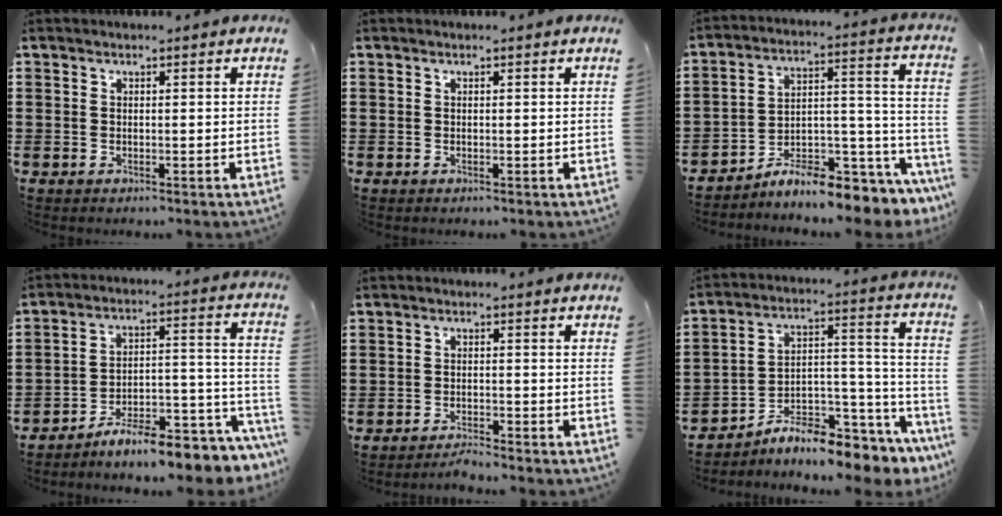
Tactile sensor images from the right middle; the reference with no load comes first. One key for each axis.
{"total": 0.0}
{"total": 7.2, "fx": -6.7, "fy": 1.2, "fz": 2.4, "tx": -0.031, "ty": 0.004, "tz": -0.126}
{"total": 8.3, "fx": -7.7, "fy": 0.6, "fz": 3.2, "tx": -0.036, "ty": 0.010, "tz": -0.146}
{"total": 2.0, "fx": -2.0, "fy": 0.0, "fz": 0.3, "tx": -0.010, "ty": 0.002, "tz": -0.040}
{"total": 7.1, "fx": -6.3, "fy": 1.8, "fz": 2.7, "tx": -0.048, "ty": -0.002, "tz": -0.120}